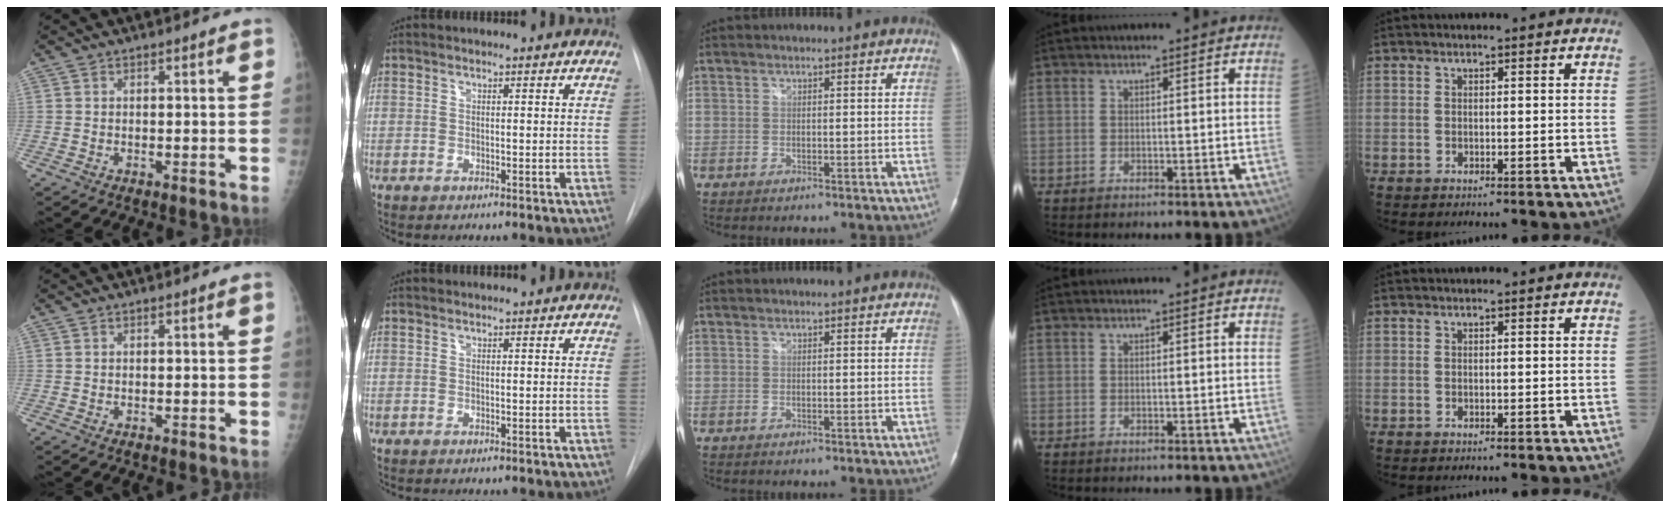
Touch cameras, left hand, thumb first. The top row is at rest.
{}